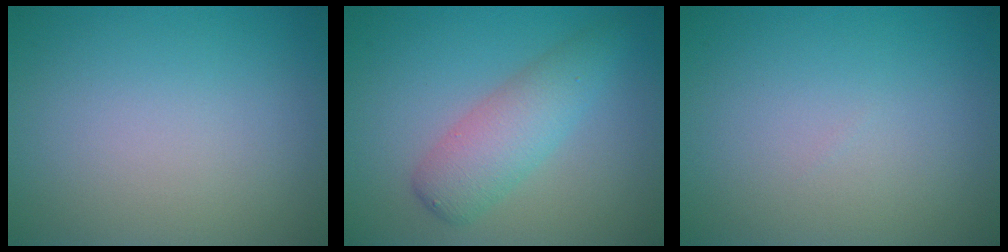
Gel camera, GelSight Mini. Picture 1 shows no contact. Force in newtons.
{"total": 4.1, "press": 4.1, "slide": 0.0}
{"total": 0.0}